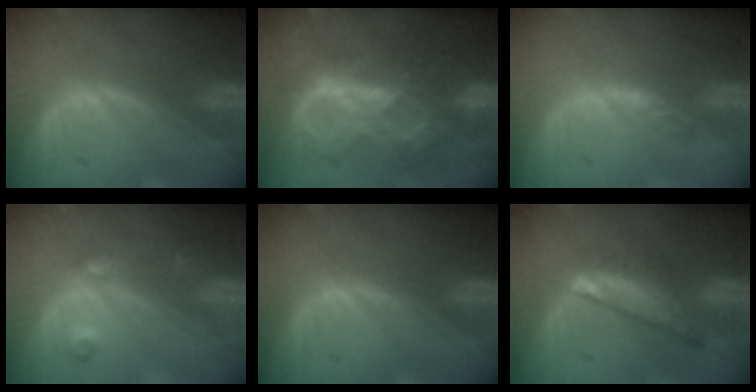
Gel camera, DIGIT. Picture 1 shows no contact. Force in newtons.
{"total": 10.6, "press": 10.6, "slide": 1.2}
{"total": 2.2, "press": 1.7, "slide": 1.3}
{"total": 3.5, "press": 3.4, "slide": 1.0}
{"total": 0.0}
{"total": 7.6, "press": 6.5, "slide": 4.0}